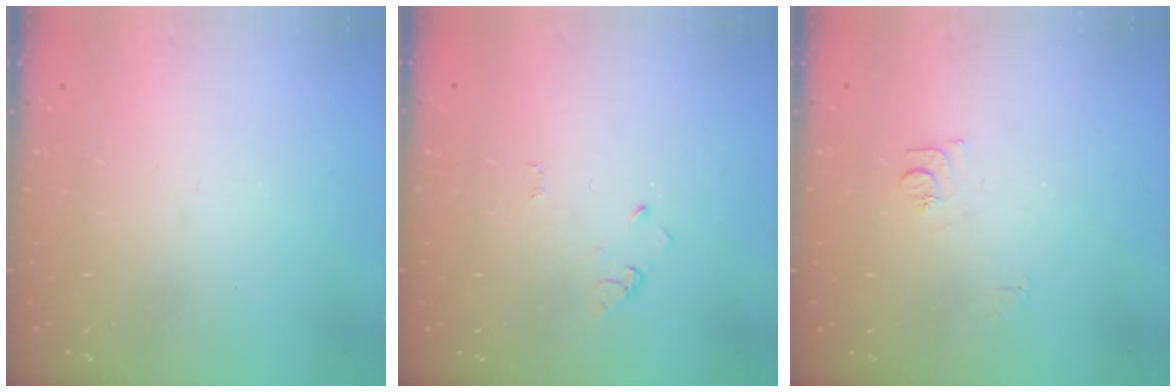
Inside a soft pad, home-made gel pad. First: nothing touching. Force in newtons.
{"total": 2.9, "press": 2.9, "slide": 0.3}
{"total": 6.7, "press": 6.7, "slide": 0.8}